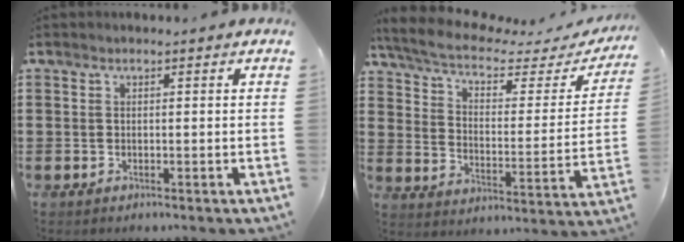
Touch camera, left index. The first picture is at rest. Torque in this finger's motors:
{"motor_torque": [2.14, 0.00, 0.81, 0.06]}